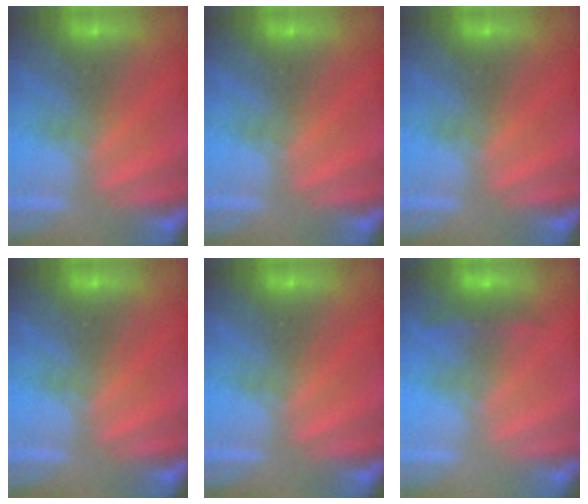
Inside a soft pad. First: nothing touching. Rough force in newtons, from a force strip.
{"total": 0.0}
{"total": 0.0}
{"total": 0.0}
{"total": 0.0}
{"total": 4.5}